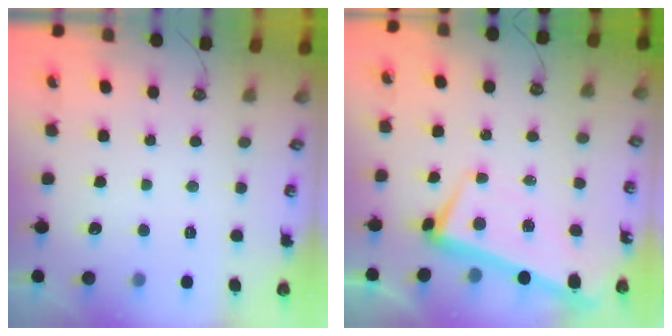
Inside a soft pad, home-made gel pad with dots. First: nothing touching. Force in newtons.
{"total": 2.4, "press": 2.3, "slide": 0.7}